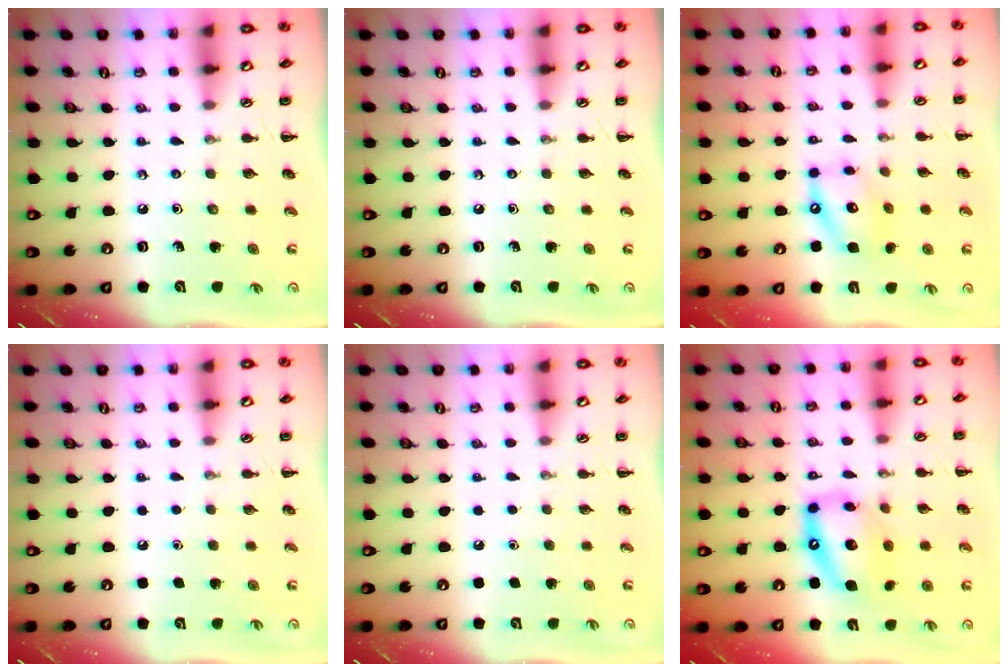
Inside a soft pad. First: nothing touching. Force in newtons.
{"total": 0.0}
{"total": 11.8, "press": 11.7, "slide": 2.0}
{"total": 1.8, "press": 1.7, "slide": 0.1}
{"total": 1.7, "press": 1.7, "slide": 0.1}
{"total": 13.1, "press": 12.6, "slide": 3.4}